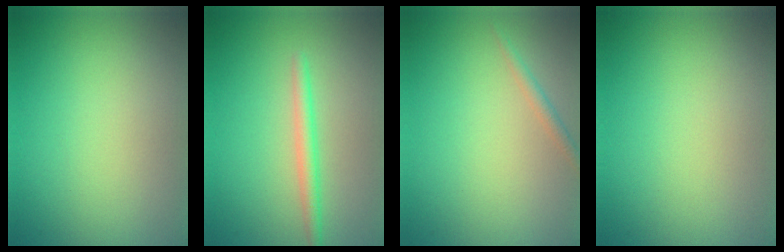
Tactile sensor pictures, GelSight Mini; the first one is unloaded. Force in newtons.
{"total": 1.9, "press": 1.9, "slide": 0.1}
{"total": 1.0, "press": 1.0, "slide": 0.0}
{"total": 0.0}